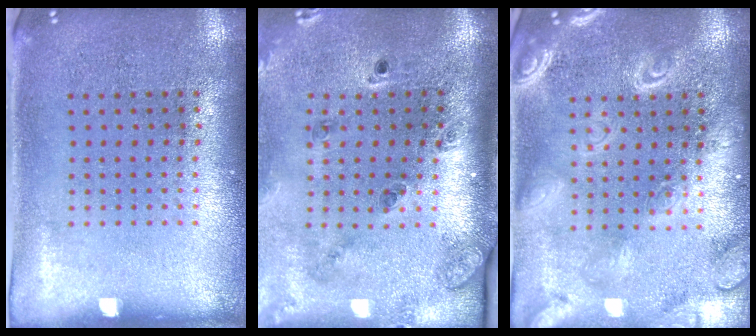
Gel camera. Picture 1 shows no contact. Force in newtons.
{"total": 1.8, "press": 1.6, "slide": 0.8}
{"total": 3.4, "press": 3.4, "slide": 0.4}